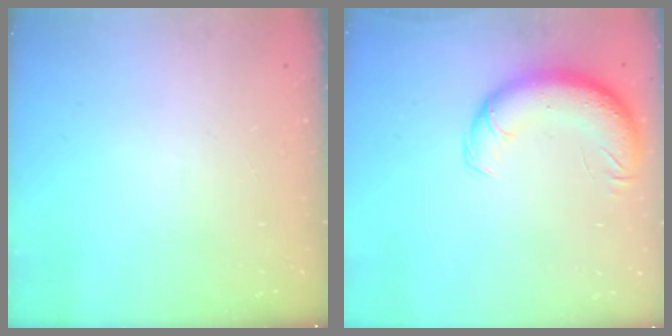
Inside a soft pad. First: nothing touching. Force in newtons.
{"total": 12.5, "press": 12.1, "slide": 3.0}